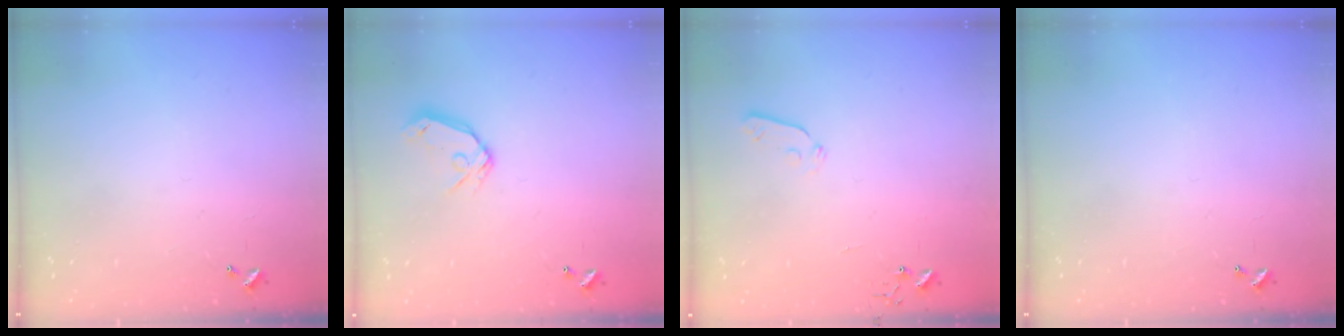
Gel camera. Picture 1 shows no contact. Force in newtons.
{"total": 8.9, "press": 8.8, "slide": 1.2}
{"total": 4.0, "press": 3.8, "slide": 0.9}
{"total": 0.0}